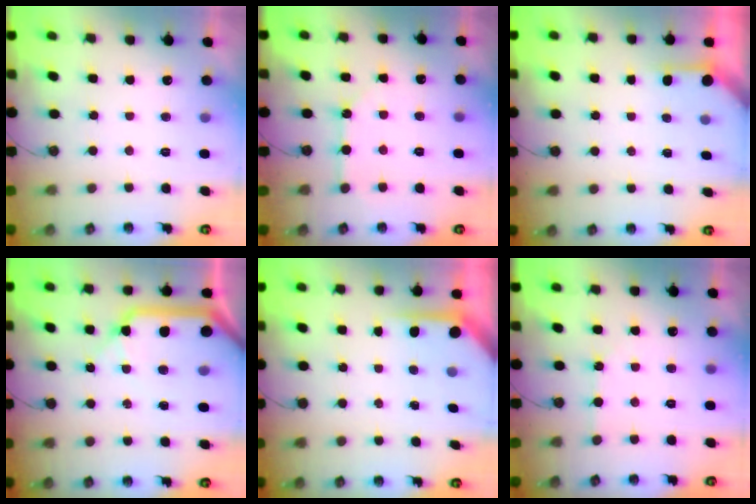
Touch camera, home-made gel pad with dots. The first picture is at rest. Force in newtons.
{"total": 3.5, "press": 3.5, "slide": 0.3}
{"total": 1.9, "press": 1.9, "slide": 0.3}
{"total": 17.2, "press": 17.0, "slide": 2.4}
{"total": 4.4, "press": 4.4, "slide": 0.1}
{"total": 1.6, "press": 1.6, "slide": 0.3}